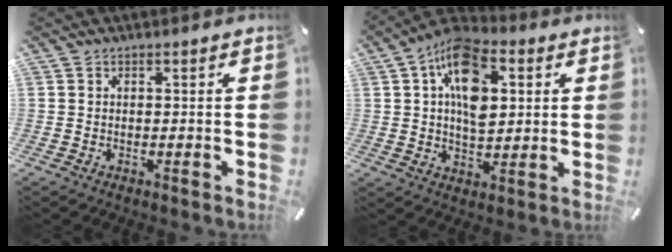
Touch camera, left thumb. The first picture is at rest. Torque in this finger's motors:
{"motor_torque": [2.27, 2.74, 0.98, 0.34, 0.23]}